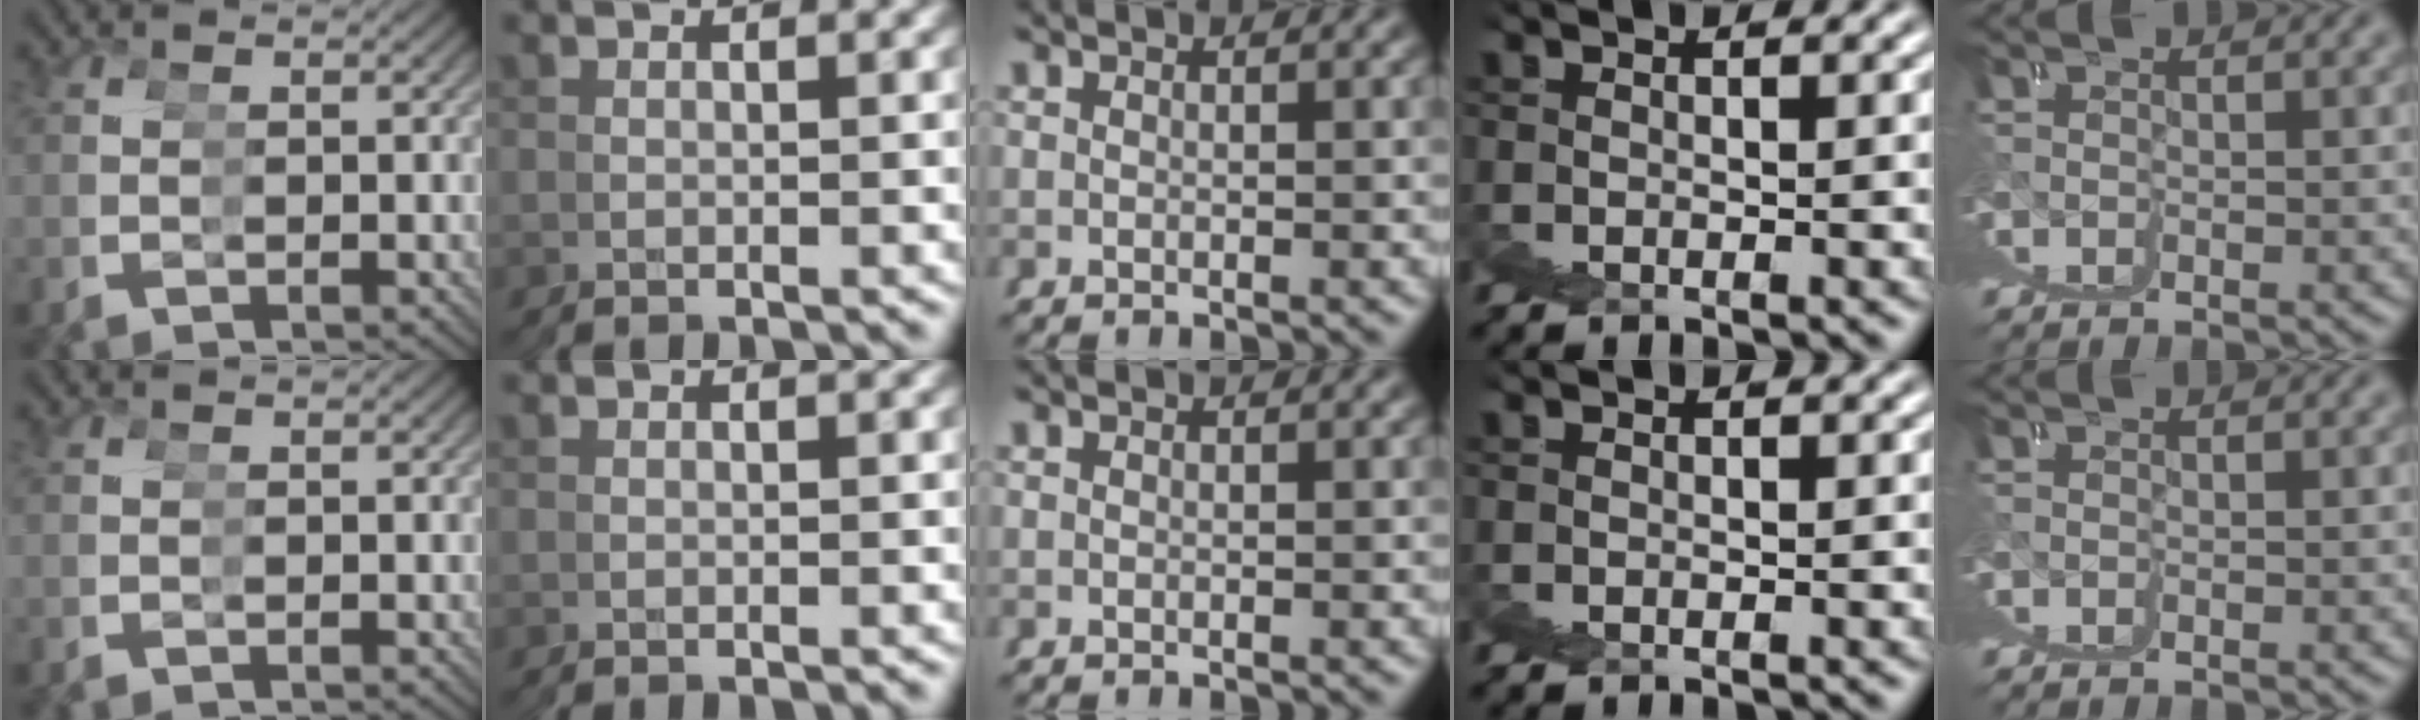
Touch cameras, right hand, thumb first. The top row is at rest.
{}